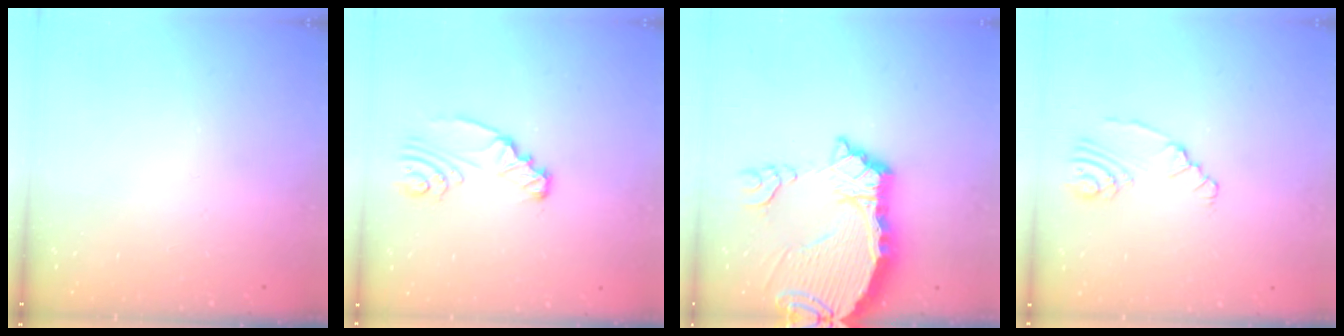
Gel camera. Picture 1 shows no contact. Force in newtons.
{"total": 4.1, "press": 4.1, "slide": 0.4}
{"total": 10.4, "press": 10.3, "slide": 1.3}
{"total": 2.3, "press": 2.3, "slide": 0.3}